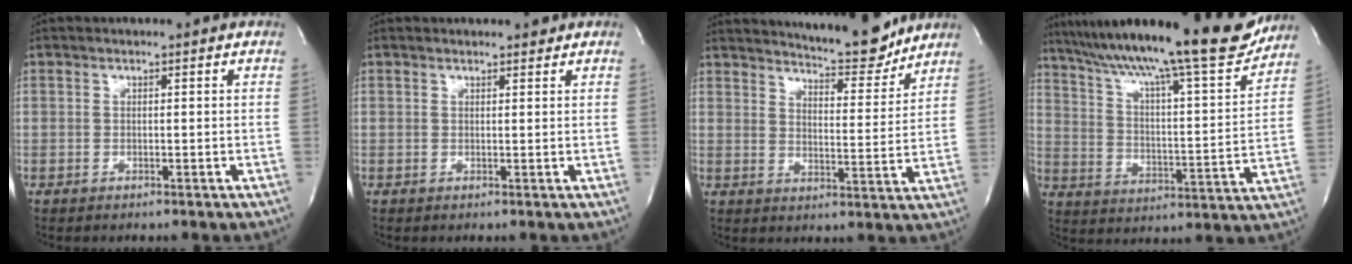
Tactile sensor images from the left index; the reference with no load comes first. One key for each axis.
{"total": 1.5, "fx": 1.3, "fy": 0.5, "fz": 0.5, "tx": -0.010, "ty": -0.001, "tz": 0.014}
{"total": 11.0, "fx": 10.3, "fy": 1.3, "fz": 3.5, "tx": -0.052, "ty": -0.024, "tz": 0.141}
{"total": 24.8, "fx": 20.7, "fy": 1.9, "fz": 13.5, "tx": -0.227, "ty": -0.018, "tz": 0.302}